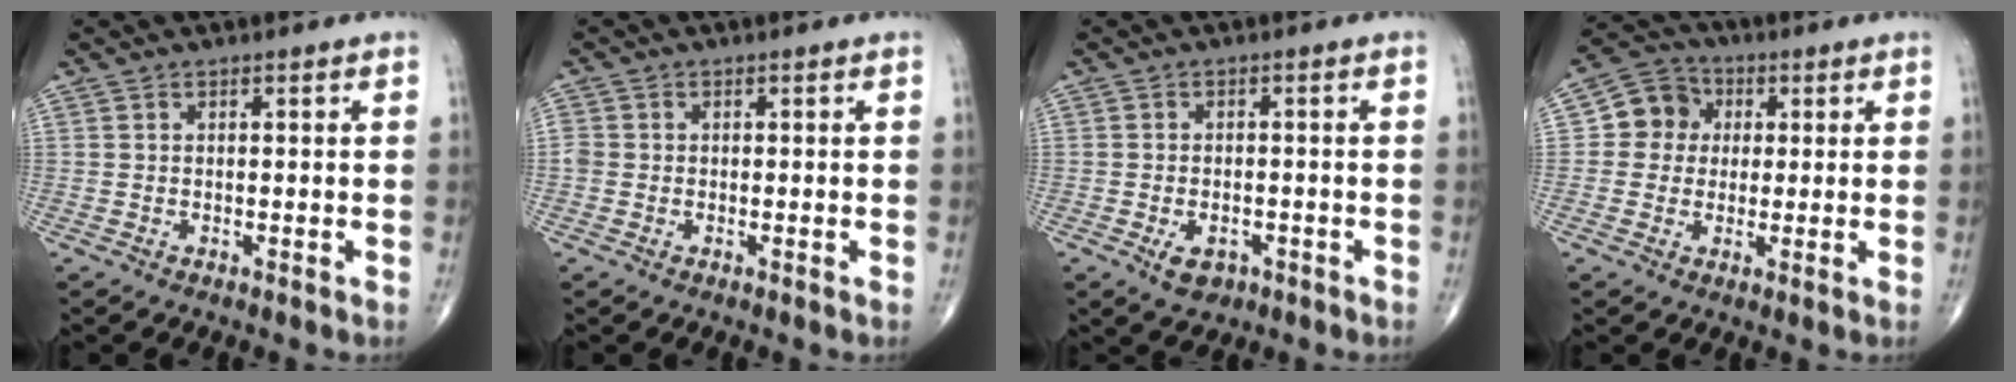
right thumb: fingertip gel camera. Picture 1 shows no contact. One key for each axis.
{"total": 1.7, "fx": -0.2, "fy": 1.5, "fz": 0.7, "tx": -0.011, "ty": 0.002, "tz": -0.006}
{"total": 3.9, "fx": -1.8, "fy": 2.5, "fz": 2.4, "tx": -0.034, "ty": 0.004, "tz": -0.023}
{"total": 7.5, "fx": 1.1, "fy": 6.9, "fz": 2.9, "tx": -0.022, "ty": 0.011, "tz": 0.007}